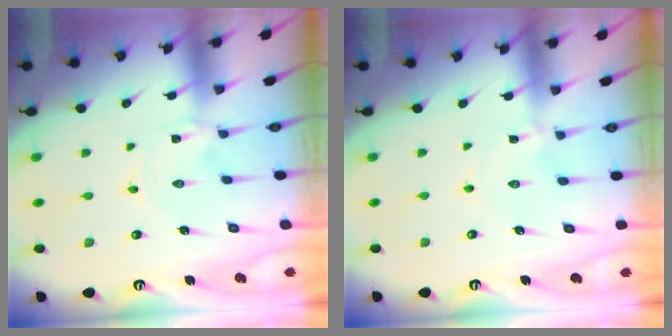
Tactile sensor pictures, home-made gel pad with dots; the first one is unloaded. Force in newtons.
{"total": 1.5, "press": 1.5, "slide": 0.2}